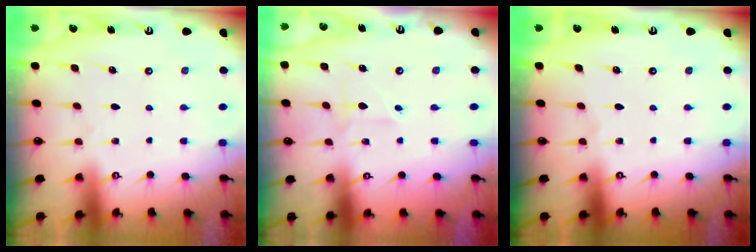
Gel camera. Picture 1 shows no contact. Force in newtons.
{"total": 2.6, "press": 2.5, "slide": 0.9}
{"total": 0.0}